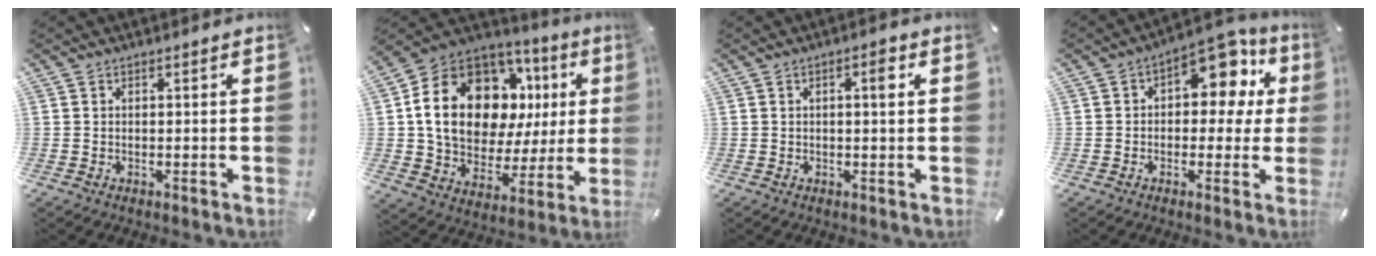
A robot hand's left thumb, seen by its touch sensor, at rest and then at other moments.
{"total": 21.1, "force": [6.7, 14.9, 13.4], "torque": [-0.235, -0.035, 0.124]}
{"total": 2.9, "force": [0.7, 0.7, 2.7], "torque": [-0.031, -0.002, 0.004]}
{"total": 10.8, "force": [5.3, 6.4, 6.9], "torque": [-0.088, -0.047, 0.091]}